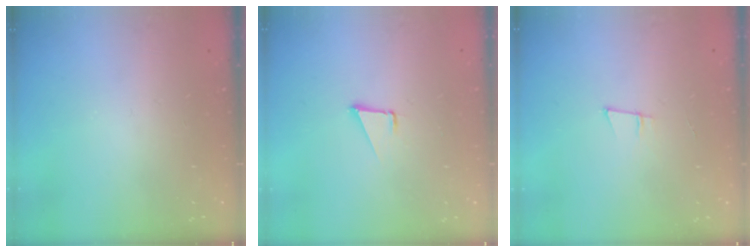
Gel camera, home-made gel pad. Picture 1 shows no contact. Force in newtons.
{"total": 1.6, "press": 1.5, "slide": 0.1}
{"total": 5.7, "press": 4.9, "slide": 2.8}